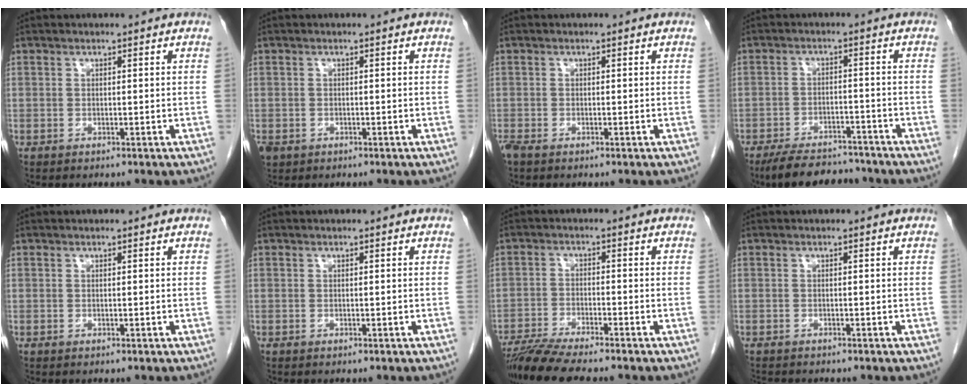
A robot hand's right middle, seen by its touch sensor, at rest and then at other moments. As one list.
[{"total": 2.1, "force": [-1.1, 1.6, 0.7], "torque": [-0.018, -0.001, -0.016]}, {"total": 1.6, "force": [-1.2, 0.6, 0.8], "torque": [-0.025, -0.005, -0.022]}, {"total": 9.7, "force": [-8.6, 3.1, 3.3], "torque": [-0.052, -0.001, -0.131]}, {"total": 0.0}, {"total": 0.0}, {"total": 8.6, "force": [-7.5, -0.2, 4.2], "torque": [-0.071, -0.025, -0.128]}, {"total": 3.3, "force": [-3.1, 0.6, 1.2], "torque": [-0.021, -0.010, -0.045]}]